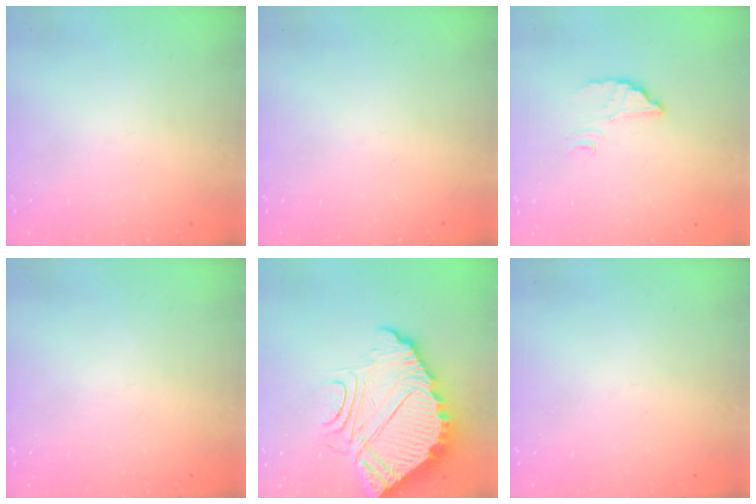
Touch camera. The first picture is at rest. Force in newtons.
{"total": 0.0}
{"total": 2.6, "press": 2.6, "slide": 0.1}
{"total": 0.0}
{"total": 14.2, "press": 14.1, "slide": 1.2}
{"total": 0.0}